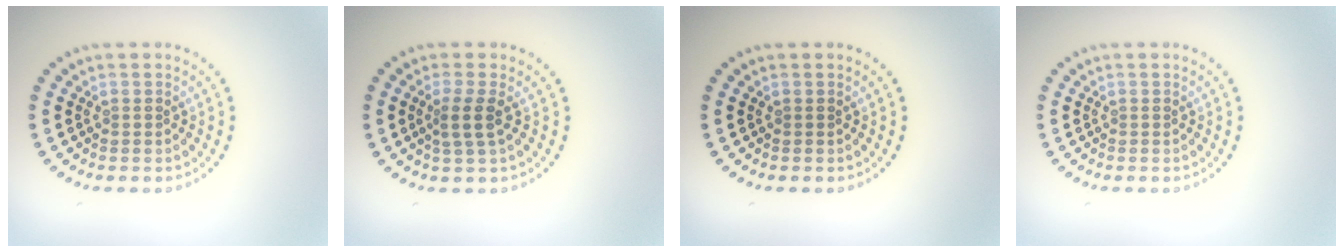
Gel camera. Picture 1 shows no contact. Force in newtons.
{"total": 2.3, "press": 1.9, "slide": 1.3}
{"total": 0.0}
{"total": 0.0}